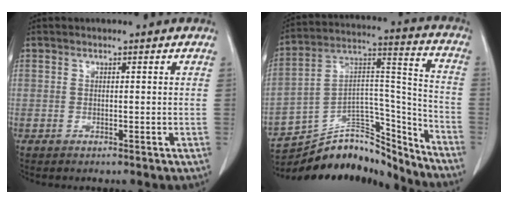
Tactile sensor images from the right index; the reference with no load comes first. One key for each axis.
{"total": 20.6, "fx": -19.2, "fy": 5.7, "fz": 4.6, "tx": -0.085, "ty": 0.062, "tz": -0.309}